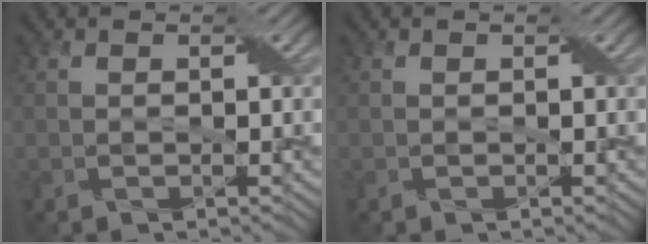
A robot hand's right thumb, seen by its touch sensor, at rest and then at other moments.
{"total": 0.0}